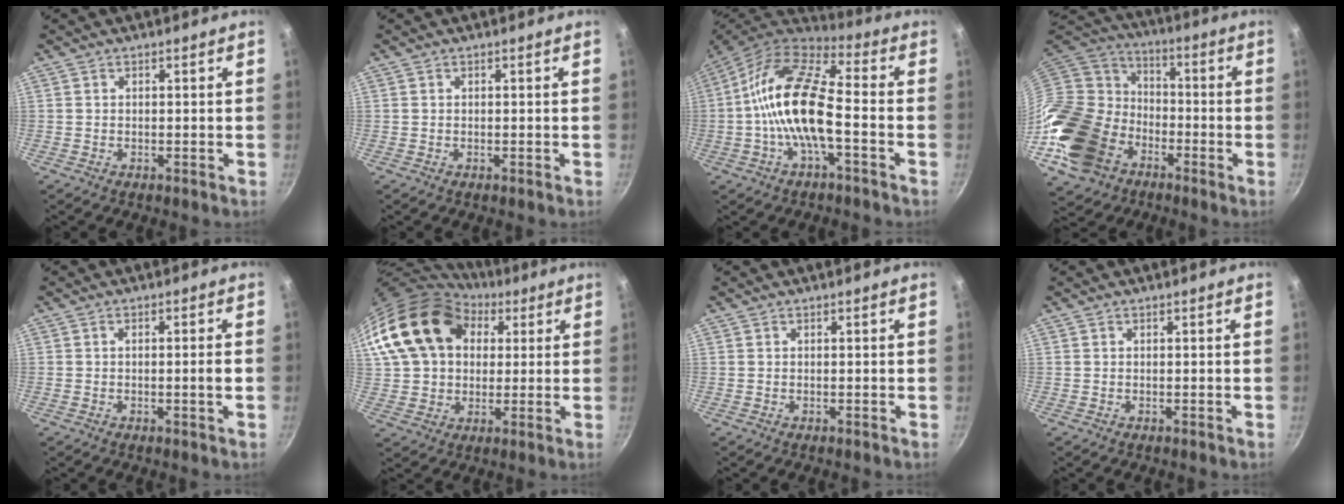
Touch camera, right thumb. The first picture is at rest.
{"total": 0.0}
{"total": 15.9, "force": [-2.6, 6.2, 14.4], "torque": [-0.269, 0.043, -0.068]}
{"total": 23.0, "force": [-8.6, 17.4, 12.3], "torque": [-0.242, 0.057, -0.154]}
{"total": 2.1, "force": [-0.5, 0.1, 2.0], "torque": [-0.030, 0.008, -0.006]}
{"total": 19.2, "force": [6.9, 14.2, 10.9], "torque": [-0.173, 0.012, 0.121]}
{"total": 0.0}
{"total": 0.0}